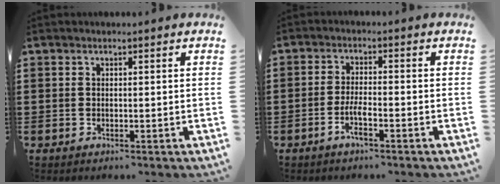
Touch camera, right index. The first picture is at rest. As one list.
[{"total": 3.2, "force": [-1.6, 0.5, 2.7], "torque": [-0.060, -0.005, -0.033]}]